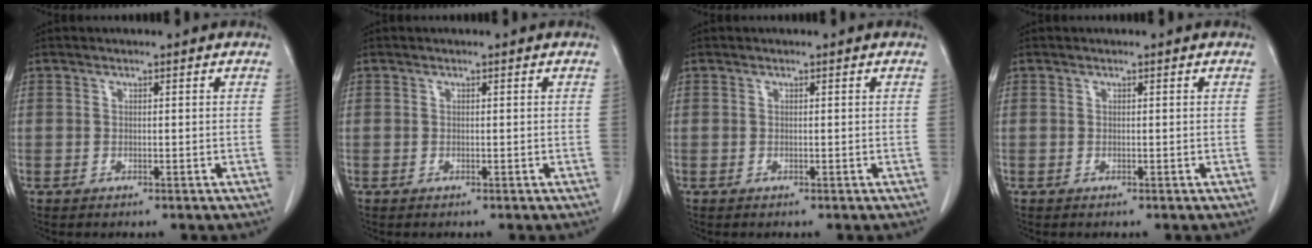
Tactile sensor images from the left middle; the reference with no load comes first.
{"total": 0.0}
{"total": 0.0}
{"total": 0.0}